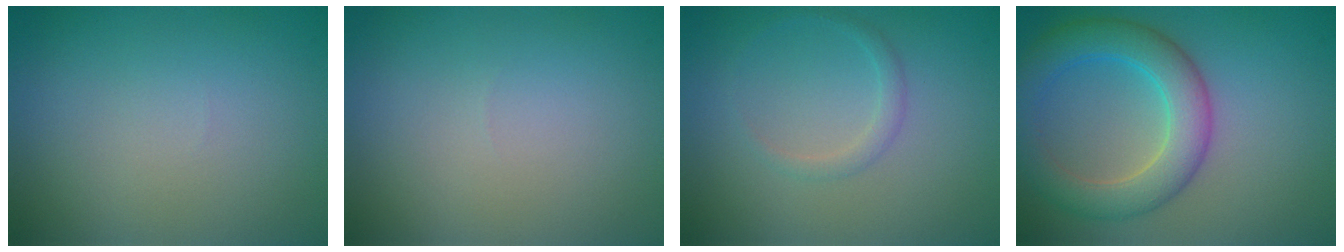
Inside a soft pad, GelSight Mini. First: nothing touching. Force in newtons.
{"total": 0.0}
{"total": 1.2, "press": 1.2, "slide": 0.2}
{"total": 5.9, "press": 5.9, "slide": 0.2}